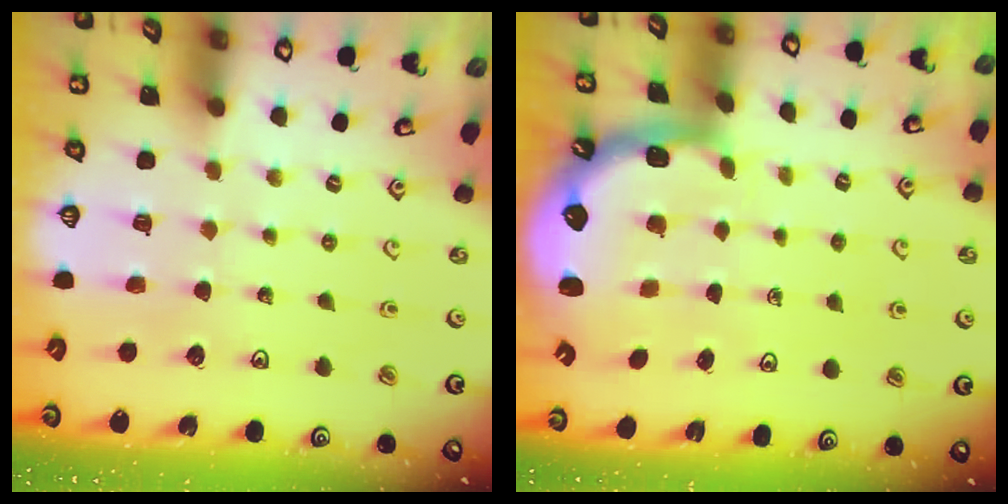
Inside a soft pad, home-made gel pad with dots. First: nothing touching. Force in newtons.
{"total": 1.9, "press": 1.7, "slide": 0.6}